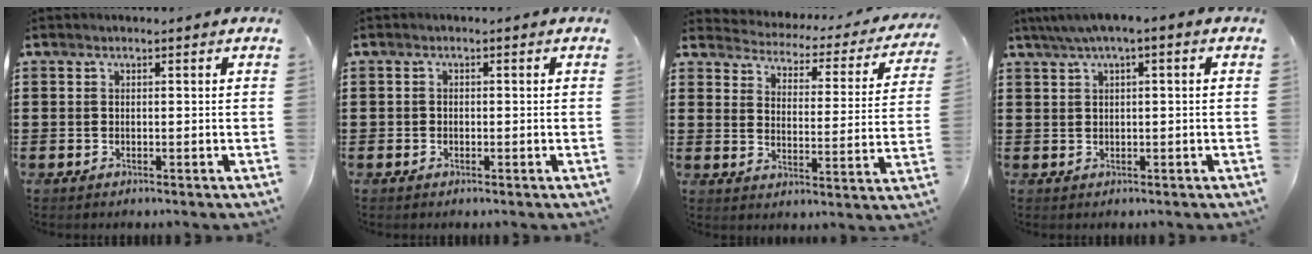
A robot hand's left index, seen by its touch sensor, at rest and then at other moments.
{"total": 0.7, "force": [-0.3, 0.6, 0.2], "torque": [-0.007, 0.001, -0.007]}
{"total": 2.5, "force": [2.4, 0.5, 0.3], "torque": [-0.027, -0.025, 0.032]}
{"total": 2.1, "force": [0.2, 0.2, 2.1], "torque": [-0.036, 0.001, 0.002]}